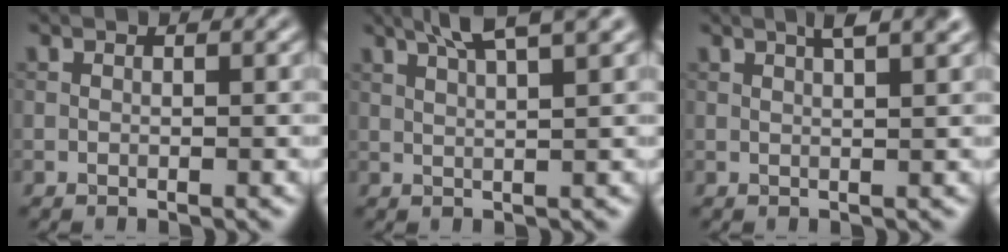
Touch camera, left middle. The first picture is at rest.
{"total": 5.5, "force": [3.7, 1.0, 4.0], "torque": [-0.055, 0.023, 0.040]}
{"total": 3.9, "force": [2.2, 1.2, 3.0], "torque": [-0.018, 0.018, 0.009]}